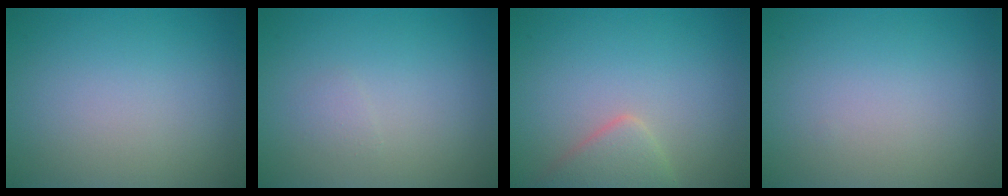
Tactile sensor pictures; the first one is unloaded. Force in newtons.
{"total": 0.6, "press": 0.6, "slide": 0.1}
{"total": 2.7, "press": 2.7, "slide": 0.1}
{"total": 0.0}